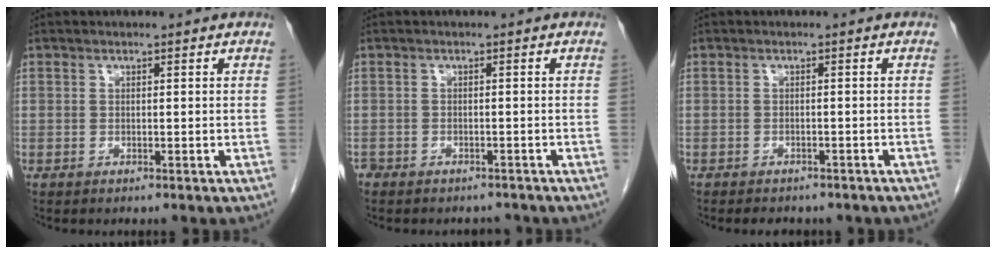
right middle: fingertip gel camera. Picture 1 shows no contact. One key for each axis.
{"total": 4.2, "fx": -3.7, "fy": 1.9, "fz": 0.4, "tx": -0.004, "ty": 0.005, "tz": -0.055}
{"total": 5.7, "fx": -4.8, "fy": 2.3, "fz": 2.1, "tx": -0.027, "ty": -0.001, "tz": -0.047}